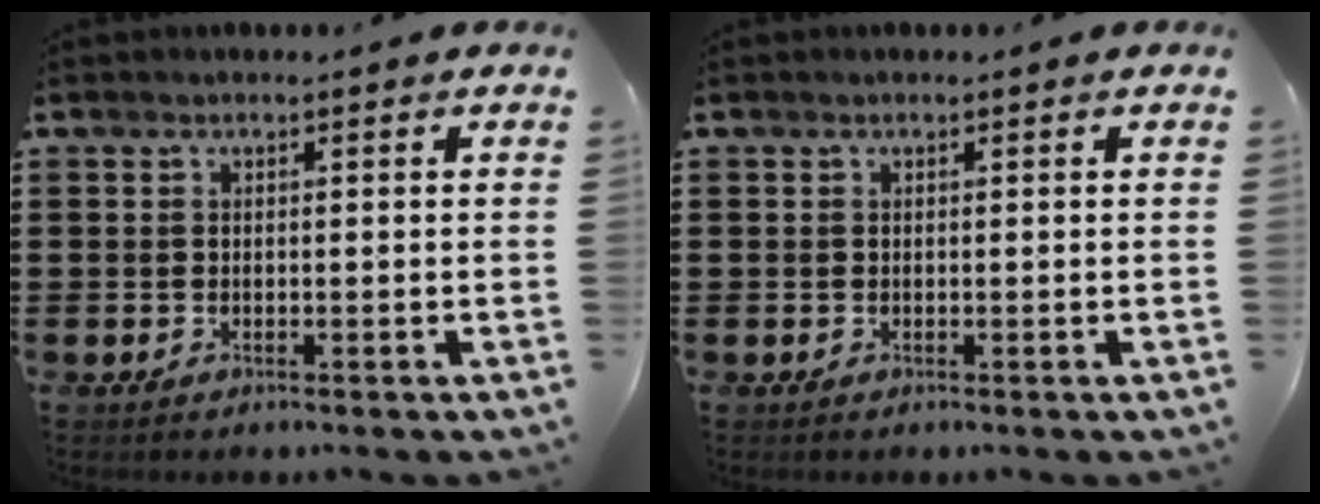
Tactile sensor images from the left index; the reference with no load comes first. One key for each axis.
{"total": 0.0}